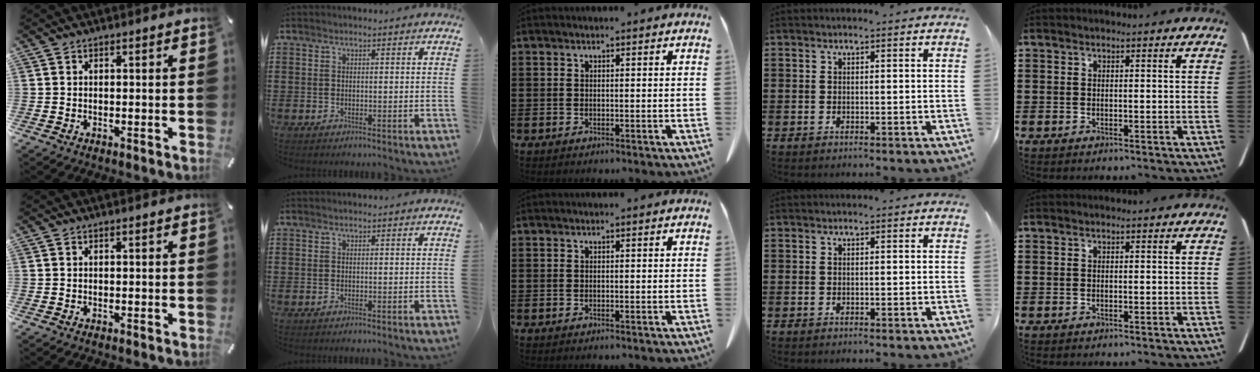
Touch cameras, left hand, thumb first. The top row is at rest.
{}